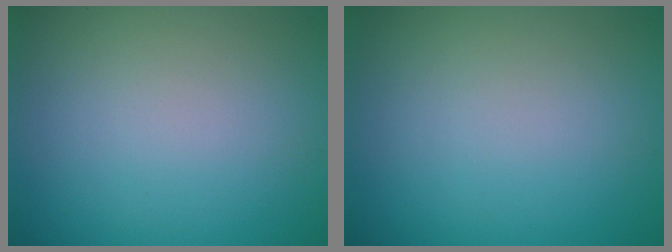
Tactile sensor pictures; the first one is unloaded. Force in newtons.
{"total": 0.0}